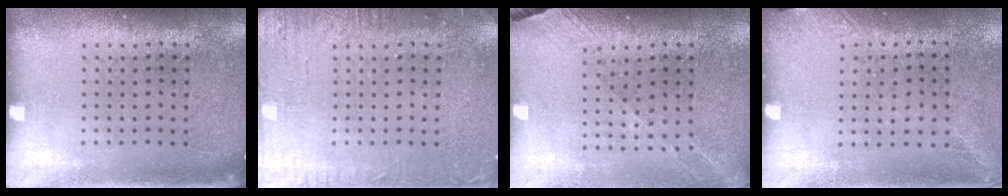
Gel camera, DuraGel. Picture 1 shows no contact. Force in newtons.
{"total": 3.1, "press": 3.1, "slide": 0.3}
{"total": 1.3, "press": 1.2, "slide": 0.5}
{"total": 1.3, "press": 1.0, "slide": 0.9}